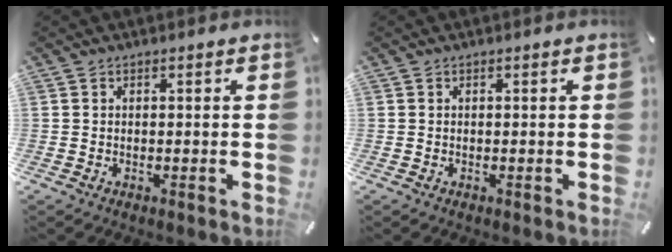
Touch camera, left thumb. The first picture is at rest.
{"total": 0.0}